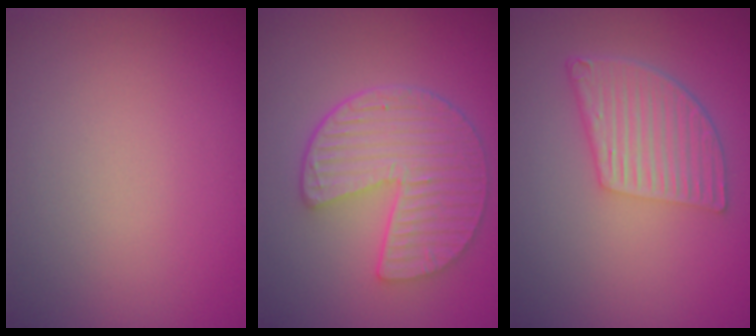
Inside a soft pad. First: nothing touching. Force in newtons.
{"total": 6.4, "press": 4.7, "slide": 4.4}
{"total": 5.1, "press": 3.7, "slide": 3.5}